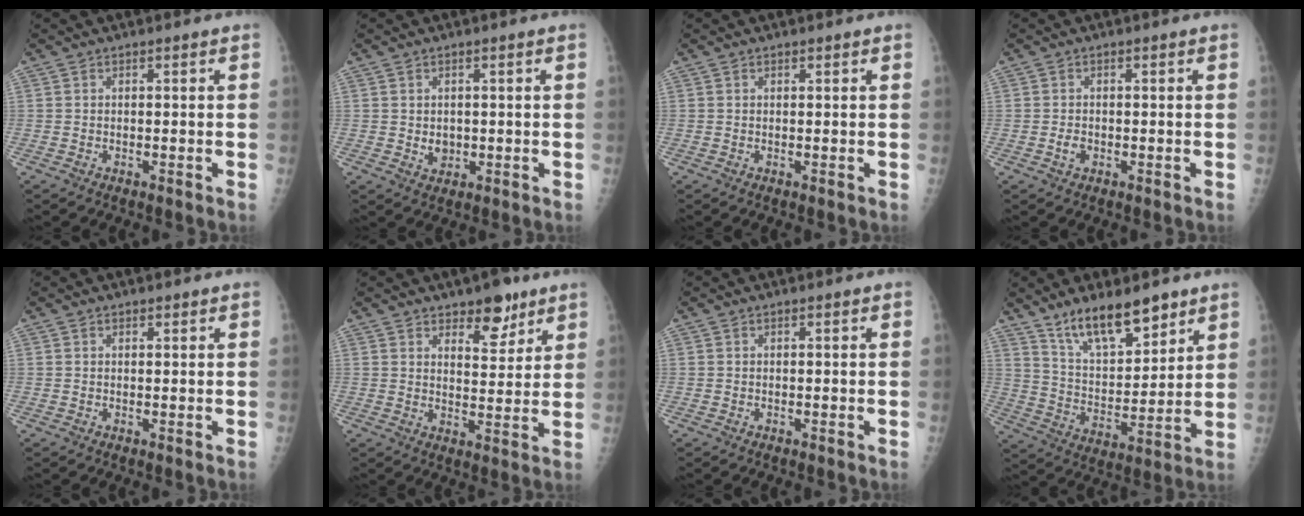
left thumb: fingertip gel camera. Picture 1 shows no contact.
{"total": 2.5, "force": [0.1, 2.1, 1.3], "torque": [-0.011, -0.002, 0.008]}
{"total": 0.0}
{"total": 1.7, "force": [-0.5, 1.3, 1.0], "torque": [-0.014, 0.002, -0.009]}
{"total": 0.6, "force": [0.4, 0.3, 0.2], "torque": [0.000, -0.003, 0.005]}
{"total": 7.7, "force": [5.2, 3.7, 4.3], "torque": [-0.031, -0.034, 0.077]}
{"total": 0.0}
{"total": 13.9, "force": [10.1, 5.2, 8.0], "torque": [-0.104, -0.067, 0.187]}